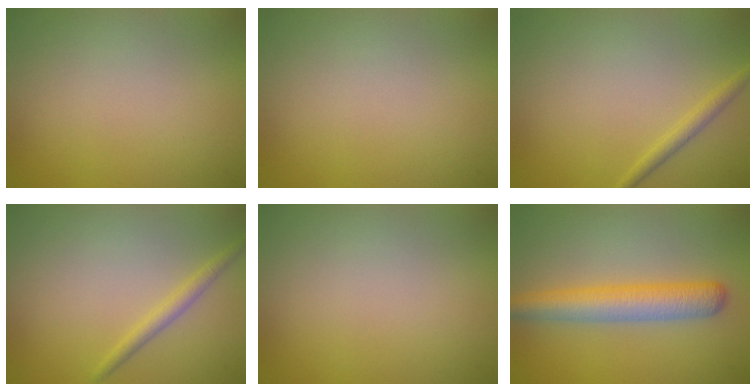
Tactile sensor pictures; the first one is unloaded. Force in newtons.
{"total": 0.0}
{"total": 1.4, "press": 1.4, "slide": 0.1}
{"total": 1.6, "press": 1.6, "slide": 0.1}
{"total": 0.0}
{"total": 4.6, "press": 4.6, "slide": 0.1}